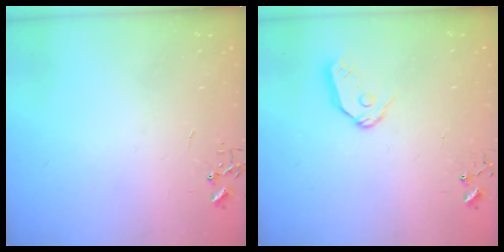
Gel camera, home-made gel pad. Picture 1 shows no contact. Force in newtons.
{"total": 8.9, "press": 8.9, "slide": 1.0}